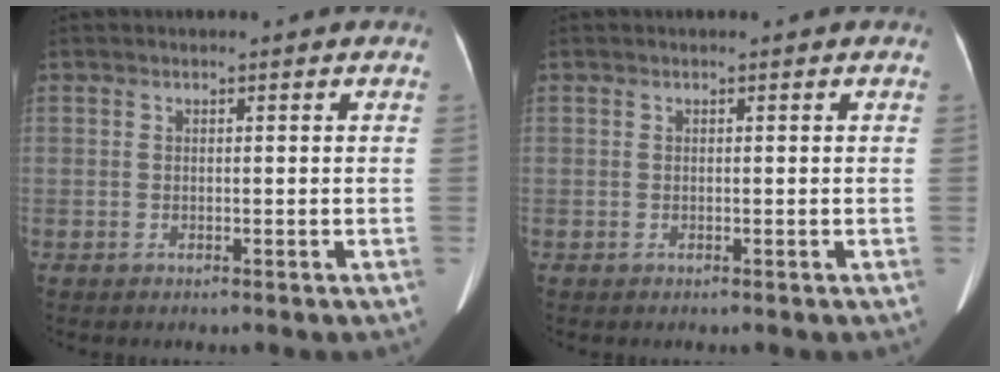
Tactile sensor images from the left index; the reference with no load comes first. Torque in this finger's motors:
{"motor_torque": [0.00, 0.00, 0.01, 0.00]}